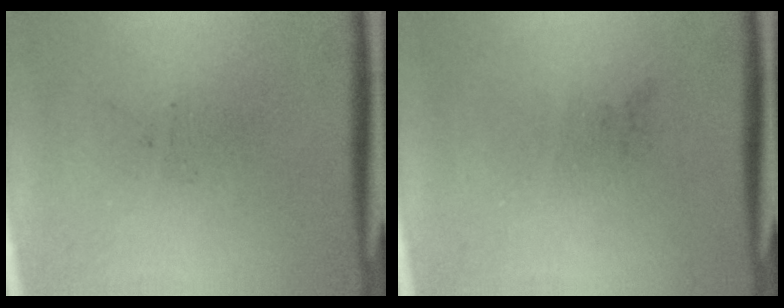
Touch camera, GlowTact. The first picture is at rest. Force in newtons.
{"total": 0.0}